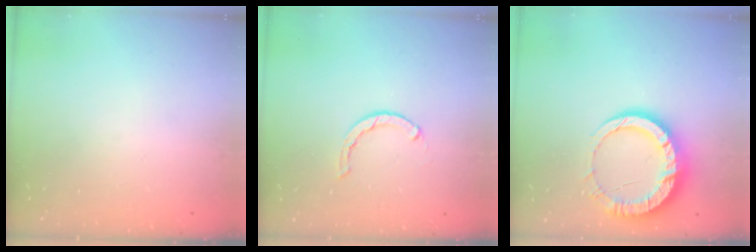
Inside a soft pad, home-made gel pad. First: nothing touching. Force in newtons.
{"total": 1.6, "press": 1.5, "slide": 0.4}
{"total": 14.4, "press": 14.3, "slide": 1.4}